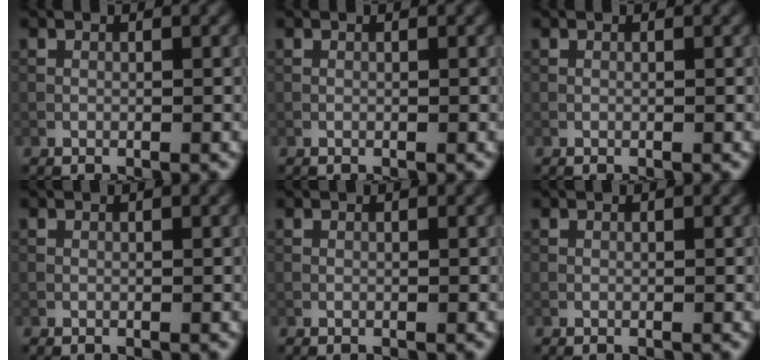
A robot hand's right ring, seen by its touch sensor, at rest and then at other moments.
{"total": 0.0}
{"total": 0.0}
{"total": 0.0}
{"total": 0.0}
{"total": 0.0}